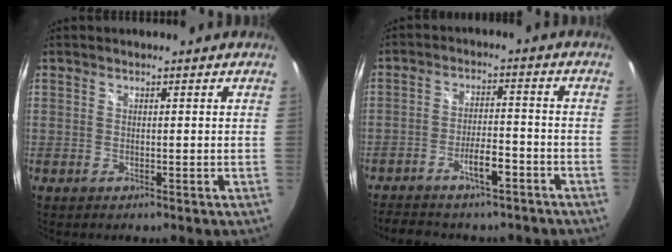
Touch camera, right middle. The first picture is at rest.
{"total": 8.8, "force": [-6.8, 3.1, 4.7], "torque": [-0.096, 0.012, -0.103]}